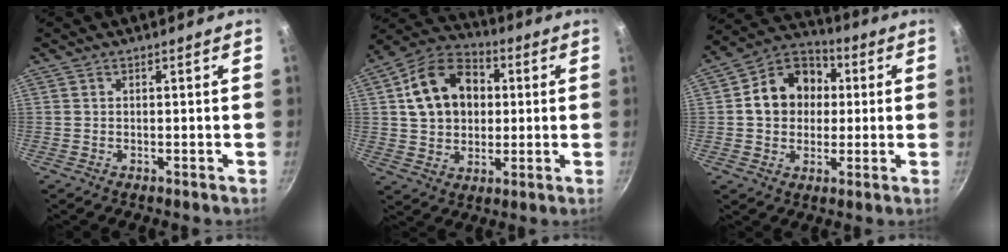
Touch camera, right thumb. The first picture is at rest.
{"total": 15.9, "force": [3.0, 12.1, 9.8], "torque": [-0.142, 0.022, 0.043]}
{"total": 13.4, "force": [1.7, 11.1, 7.3], "torque": [-0.083, 0.025, 0.012]}